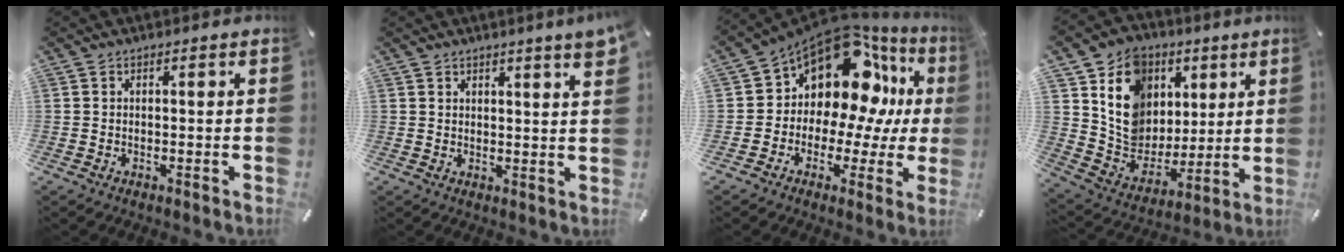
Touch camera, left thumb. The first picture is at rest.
{"total": 3.6, "force": [2.8, 0.1, 2.3], "torque": [-0.034, -0.014, 0.046]}
{"total": 14.3, "force": [7.6, 9.6, 7.3], "torque": [-0.120, -0.083, 0.128]}
{"total": 16.1, "force": [5.2, 14.3, 5.2], "torque": [-0.082, -0.028, 0.109]}